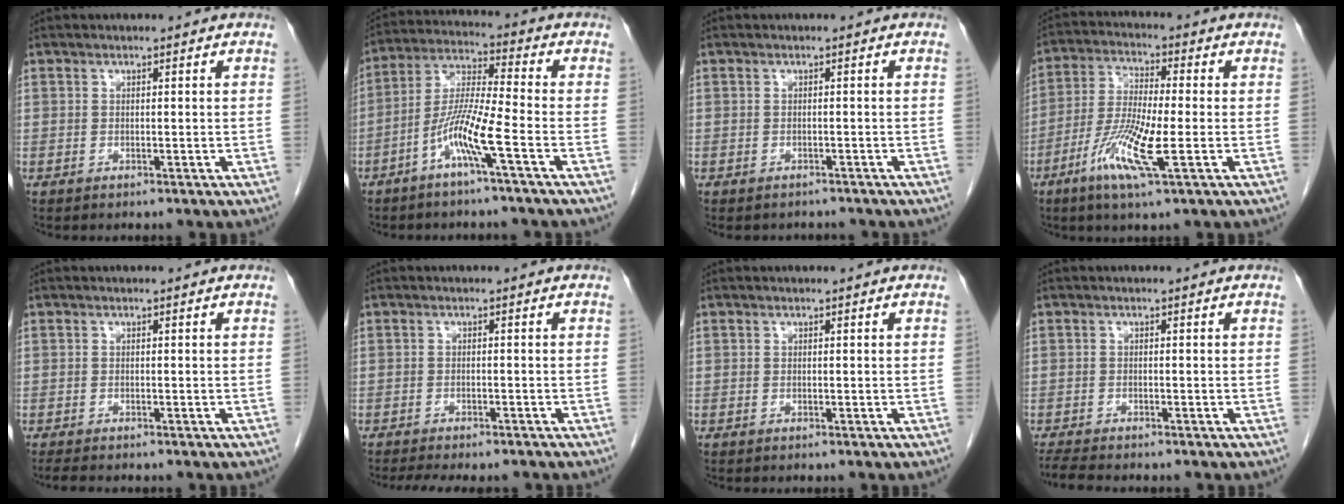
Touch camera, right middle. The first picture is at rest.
{"total": 8.7, "force": [-3.9, -0.6, 7.7], "torque": [-0.160, 0.005, -0.081]}
{"total": 2.3, "force": [-2.1, 1.0, 0.0], "torque": [-0.002, 0.000, -0.028]}
{"total": 9.8, "force": [-3.4, 0.5, 9.2], "torque": [-0.193, -0.018, -0.072]}
{"total": 2.4, "force": [-2.0, 0.4, 1.2], "torque": [-0.023, -0.008, -0.028]}
{"total": 8.1, "force": [-7.0, 2.1, 3.5], "torque": [-0.048, -0.007, -0.093]}
{"total": 0.0}
{"total": 3.6, "force": [-3.3, 0.3, 1.5], "torque": [-0.032, -0.015, -0.057]}